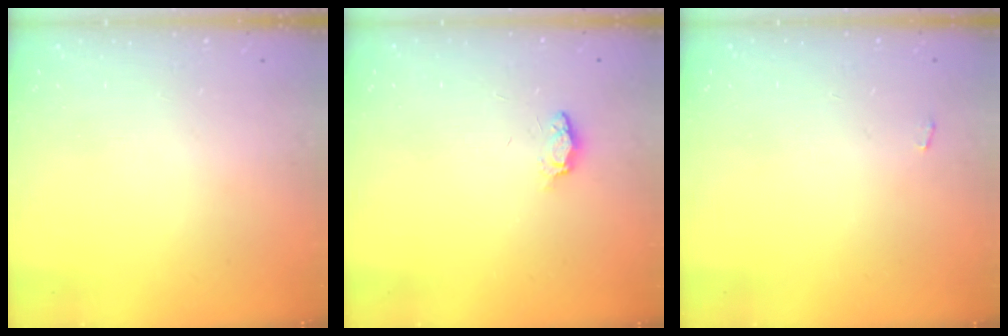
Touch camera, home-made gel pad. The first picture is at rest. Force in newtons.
{"total": 3.7, "press": 3.7, "slide": 0.6}
{"total": 2.2, "press": 2.2, "slide": 0.3}